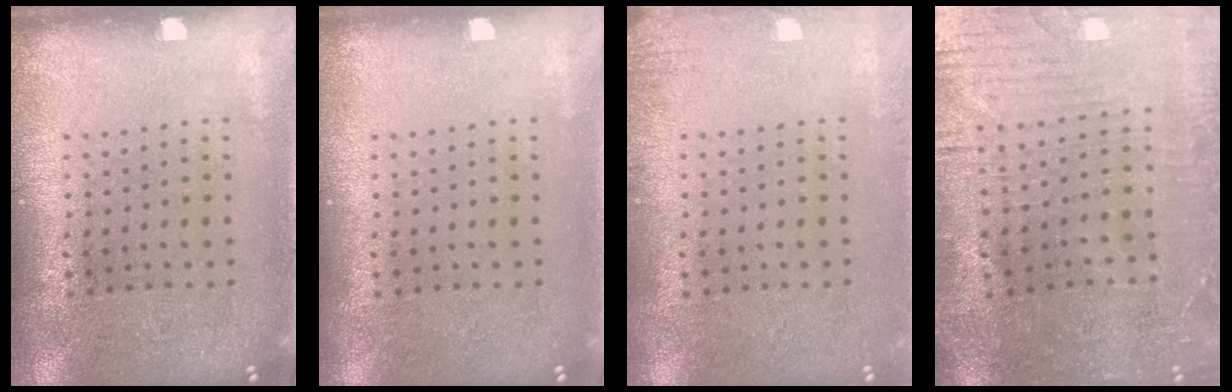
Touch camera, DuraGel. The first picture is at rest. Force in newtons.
{"total": 0.0}
{"total": 1.4, "press": 1.4, "slide": 0.2}
{"total": 1.4, "press": 1.3, "slide": 0.5}